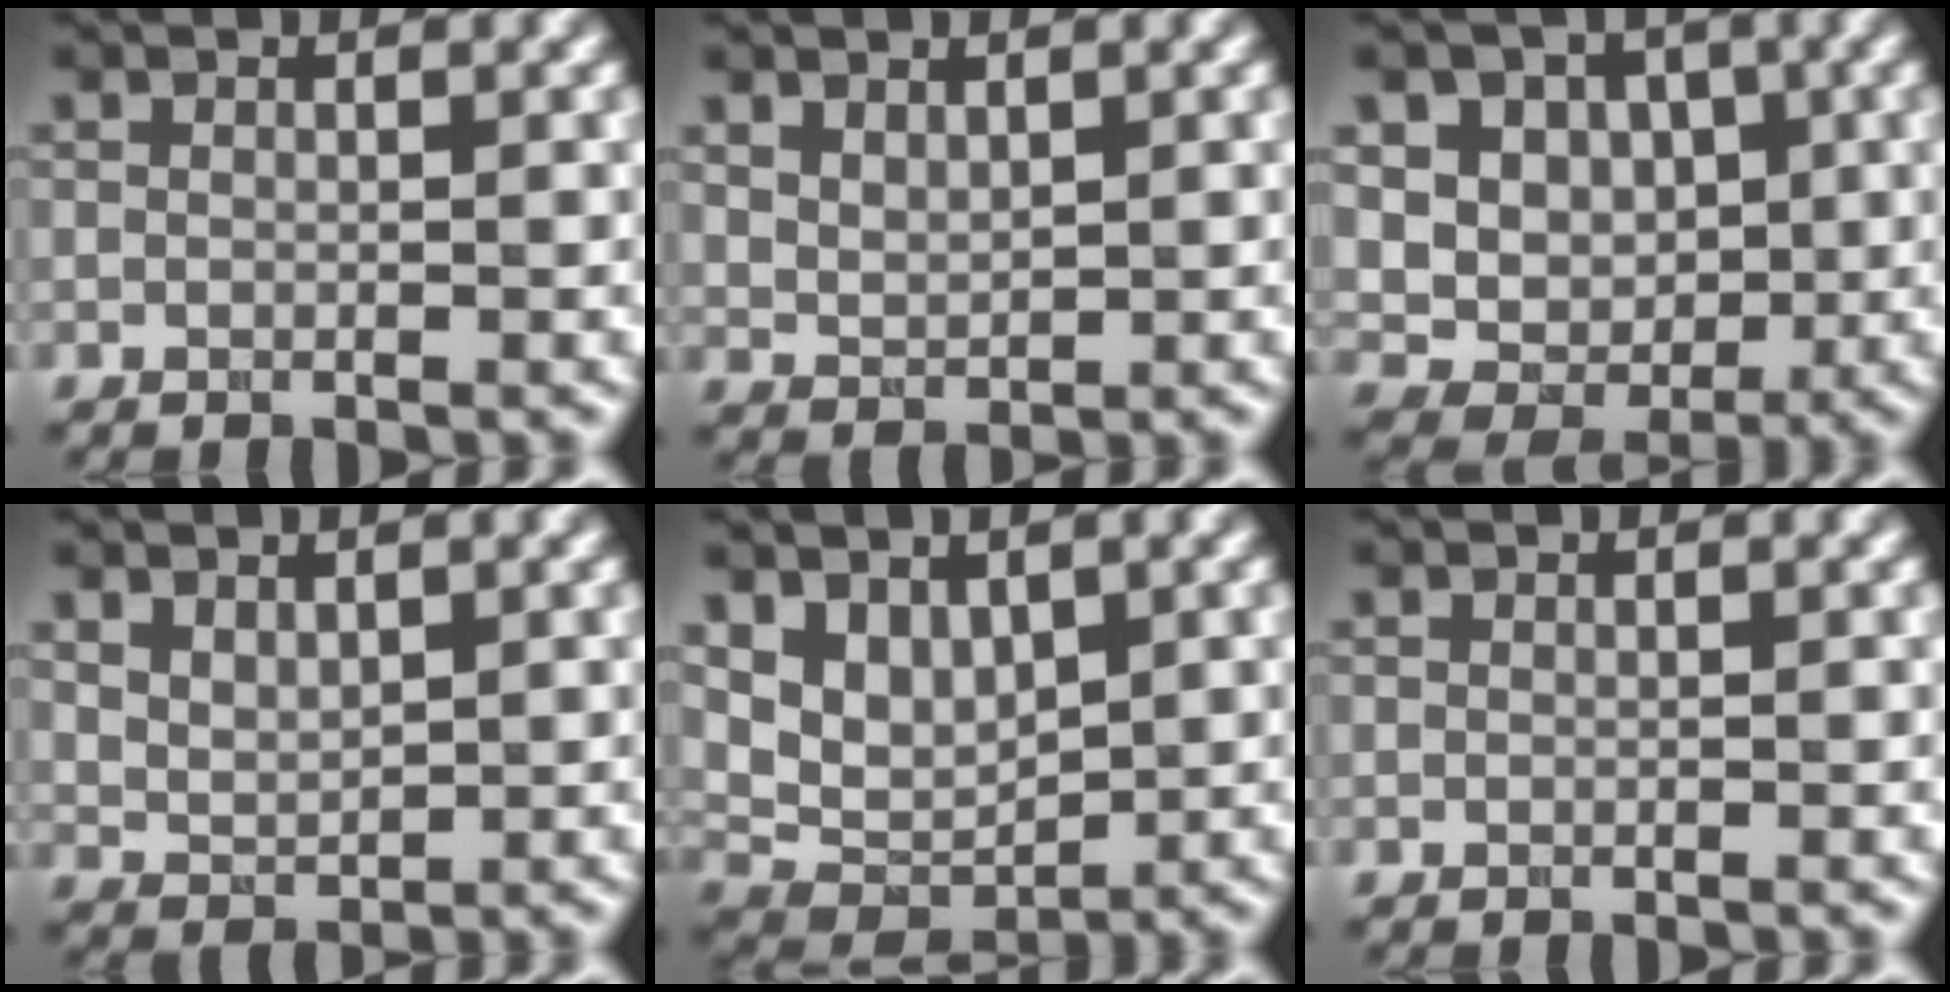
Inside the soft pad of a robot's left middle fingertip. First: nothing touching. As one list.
[{"total": 1.6, "force": [1.2, 0.9, 0.7], "torque": [-0.016, -0.003, 0.029]}, {"total": 9.9, "force": [2.4, 8.5, 4.5], "torque": [-0.068, 0.019, 0.033]}, {"total": 2.0, "force": [1.3, 1.1, 1.1], "torque": [-0.024, -0.004, 0.031]}, {"total": 3.9, "force": [2.0, 2.4, 2.4], "torque": [-0.048, -0.014, 0.039]}, {"total": 0.0}]